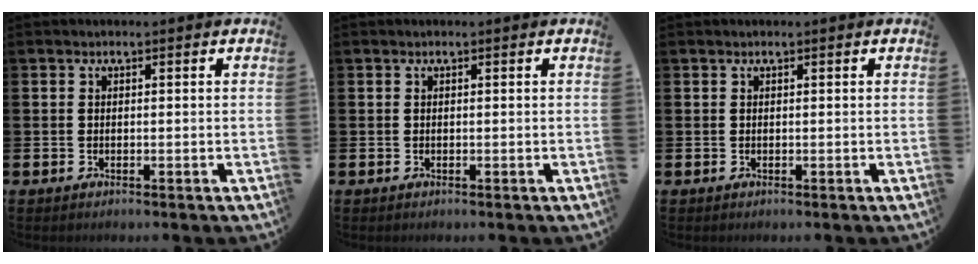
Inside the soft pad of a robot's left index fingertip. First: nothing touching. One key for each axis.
{"total": 0.0}
{"total": 0.0}